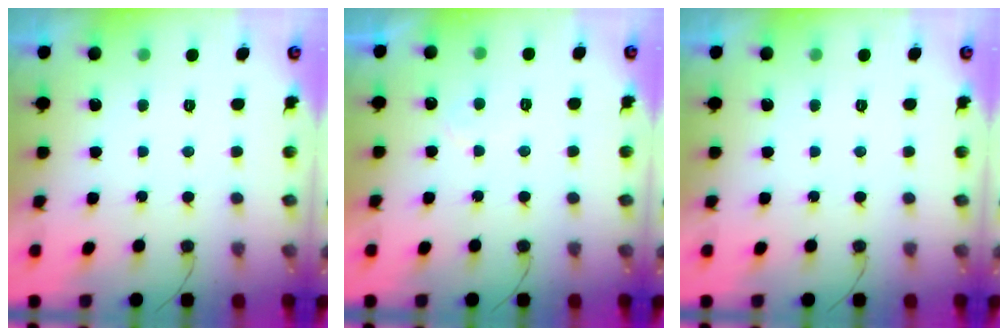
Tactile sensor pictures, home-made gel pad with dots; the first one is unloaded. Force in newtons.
{"total": 5.6, "press": 5.6, "slide": 0.3}
{"total": 0.0}